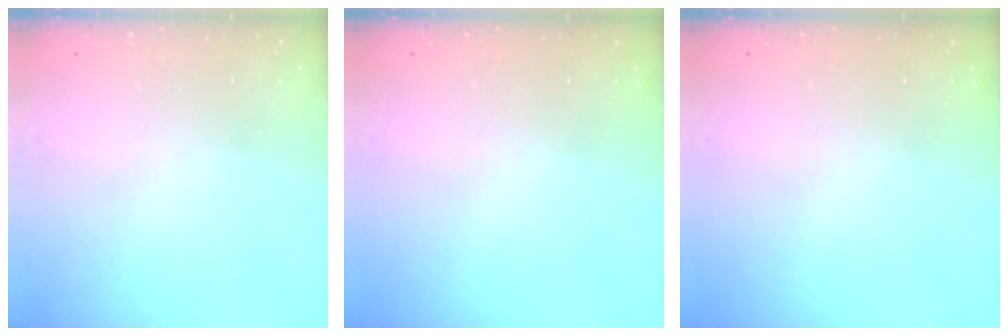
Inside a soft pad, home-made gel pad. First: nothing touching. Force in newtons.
{"total": 0.0}
{"total": 0.0}